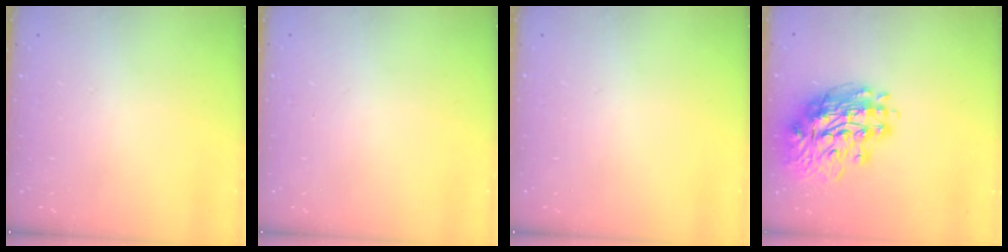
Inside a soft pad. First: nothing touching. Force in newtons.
{"total": 0.0}
{"total": 0.0}
{"total": 17.0, "press": 16.8, "slide": 2.5}